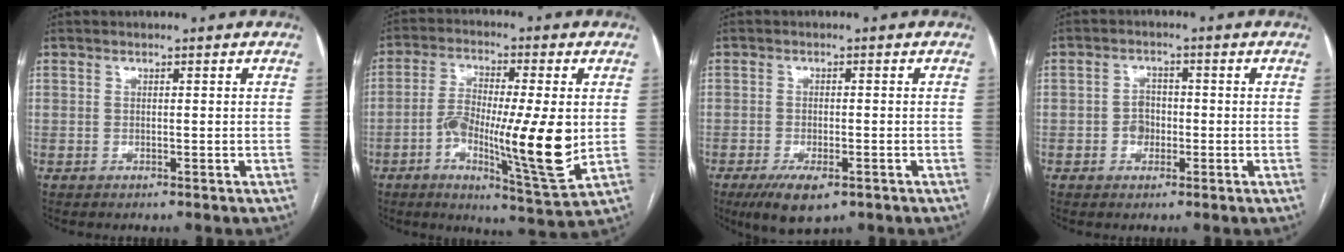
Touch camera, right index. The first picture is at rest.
{"total": 15.3, "force": [-2.0, 2.0, 15.1], "torque": [-0.261, -0.010, -0.032]}
{"total": 6.5, "force": [-3.9, 2.2, 4.8], "torque": [-0.083, -0.013, -0.059]}
{"total": 3.0, "force": [-0.7, 2.4, 1.6], "torque": [-0.024, 0.006, -0.012]}